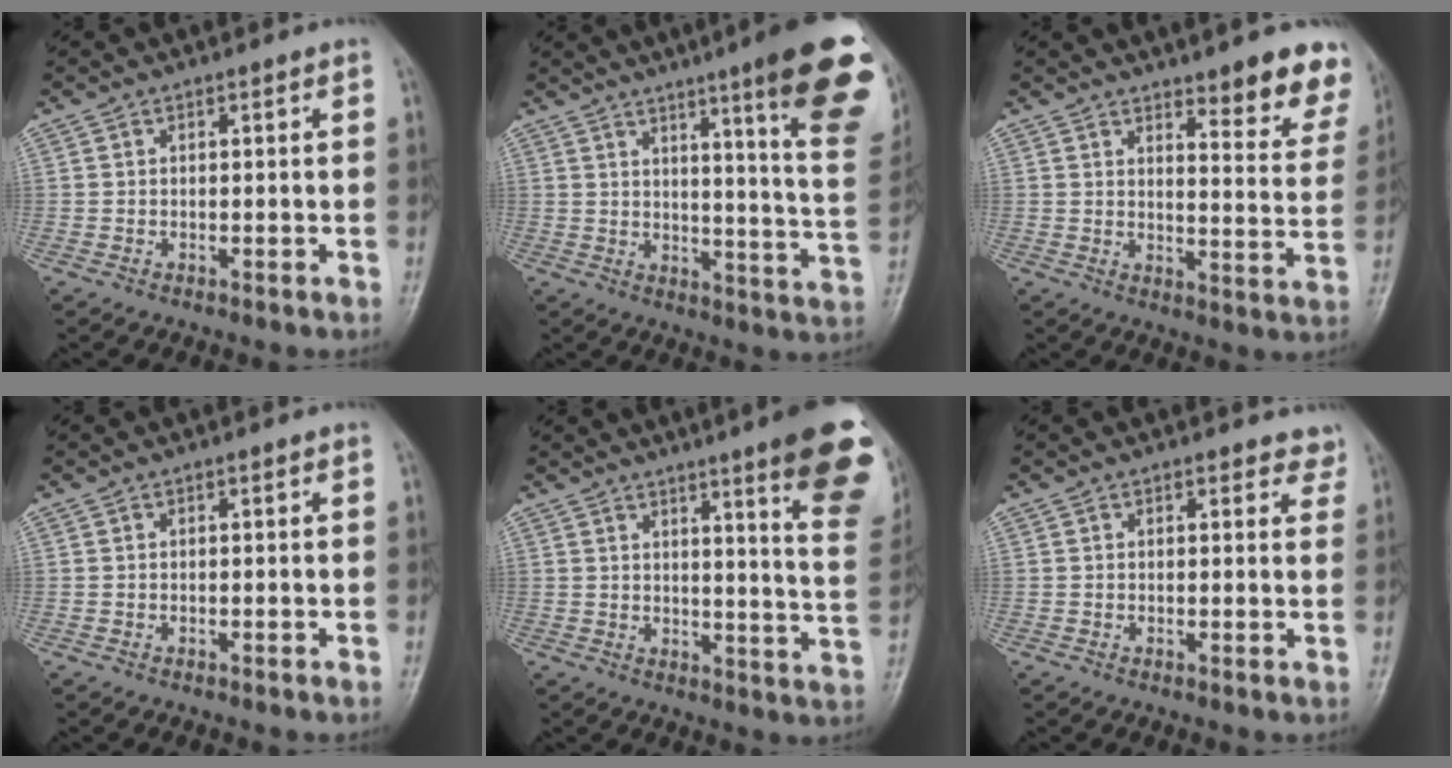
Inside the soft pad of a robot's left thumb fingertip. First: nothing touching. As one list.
[{"total": 21.4, "force": [11.9, 2.3, 17.7], "torque": [-0.203, -0.059, 0.146]}, {"total": 11.2, "force": [8.7, 3.0, 6.5], "torque": [-0.040, -0.057, 0.098]}, {"total": 0.0}, {"total": 18.1, "force": [10.7, 1.9, 14.5], "torque": [-0.152, -0.058, 0.122]}, {"total": 3.5, "force": [3.1, 1.5, 0.8], "torque": [0.023, -0.013, 0.020]}]